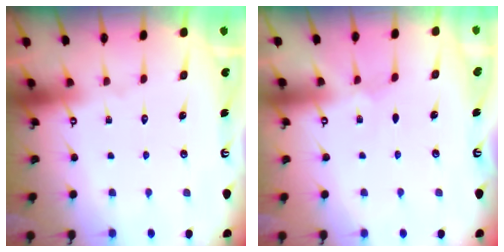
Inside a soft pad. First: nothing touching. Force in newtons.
{"total": 0.6, "press": 0.6, "slide": 0.2}